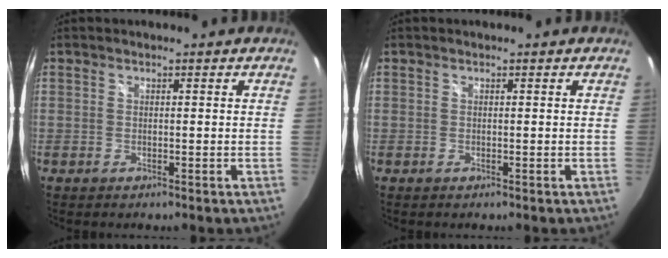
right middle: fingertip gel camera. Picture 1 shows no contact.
{"total": 0.0}